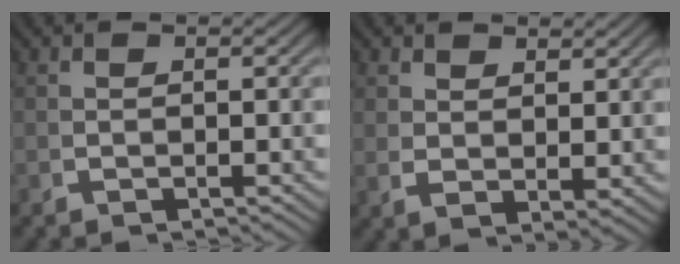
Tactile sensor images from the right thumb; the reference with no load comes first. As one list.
[{"total": 2.5, "force": [2.1, 0.6, 1.1], "torque": [-0.010, 0.000, 0.043]}]